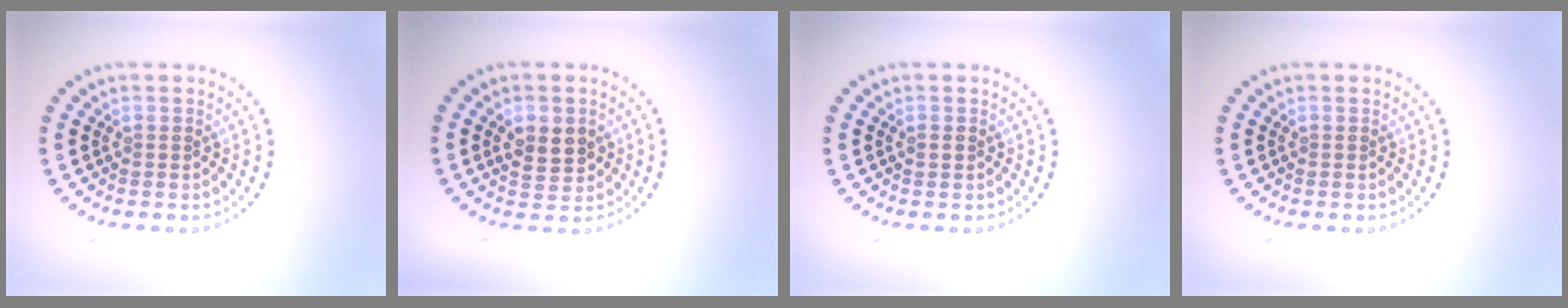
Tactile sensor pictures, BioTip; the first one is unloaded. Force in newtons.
{"total": 2.9, "press": 2.9, "slide": 0.4}
{"total": 0.7, "press": 0.7, "slide": 0.1}
{"total": 0.0}